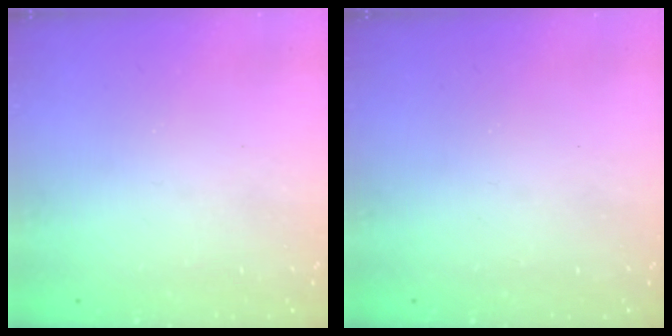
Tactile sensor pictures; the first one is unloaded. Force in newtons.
{"total": 0.0}